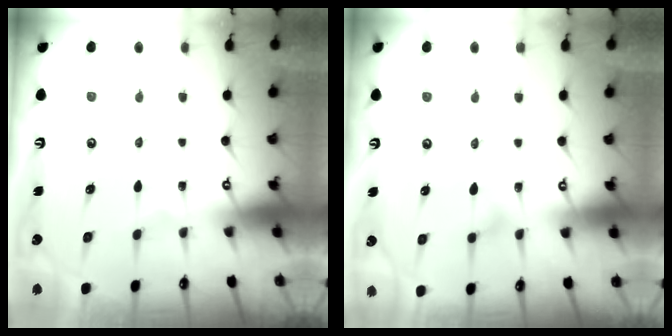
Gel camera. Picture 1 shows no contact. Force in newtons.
{"total": 6.5, "press": 6.4, "slide": 0.4}